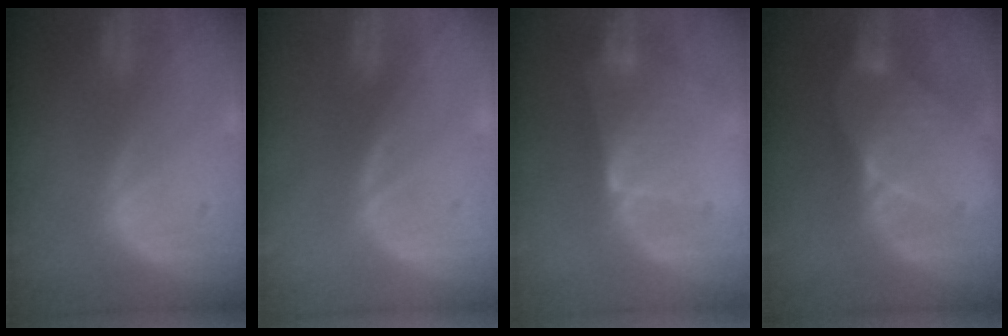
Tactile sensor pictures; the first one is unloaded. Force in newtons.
{"total": 0.0}
{"total": 6.4, "press": 5.8, "slide": 2.9}
{"total": 7.0, "press": 6.6, "slide": 2.4}